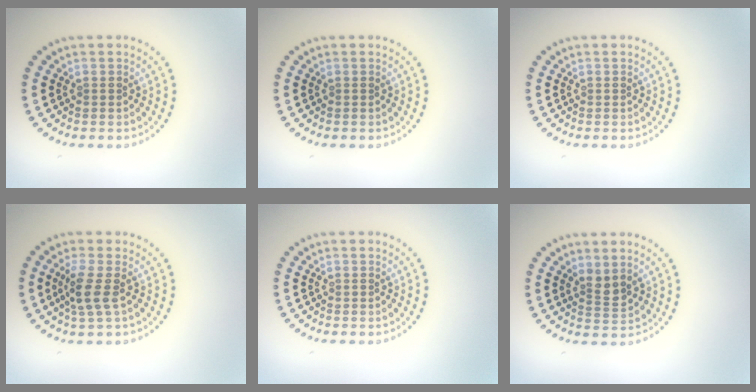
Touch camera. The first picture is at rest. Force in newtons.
{"total": 0.0}
{"total": 0.0}
{"total": 2.5, "press": 2.1, "slide": 1.5}
{"total": 0.0}
{"total": 1.7, "press": 1.3, "slide": 1.1}